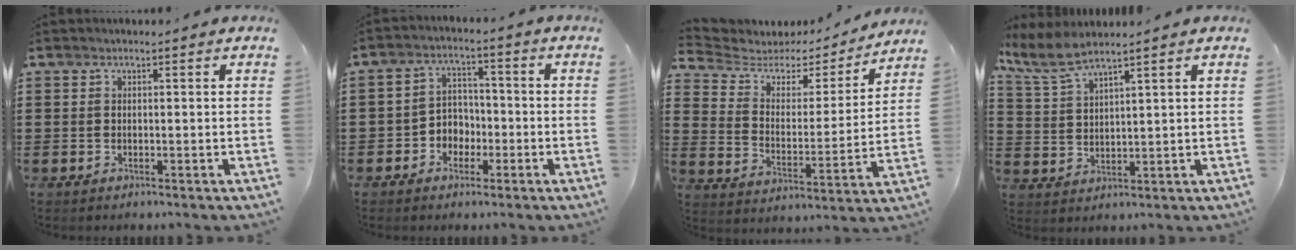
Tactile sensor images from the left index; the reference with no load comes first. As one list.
[{"total": 4.3, "force": [-2.2, 3.5, 1.2], "torque": [-0.034, 0.012, -0.047]}, {"total": 4.0, "force": [3.1, 2.2, 1.1], "torque": [-0.050, -0.020, 0.046]}, {"total": 5.5, "force": [4.6, 0.9, 2.9], "torque": [-0.074, -0.010, 0.083]}]